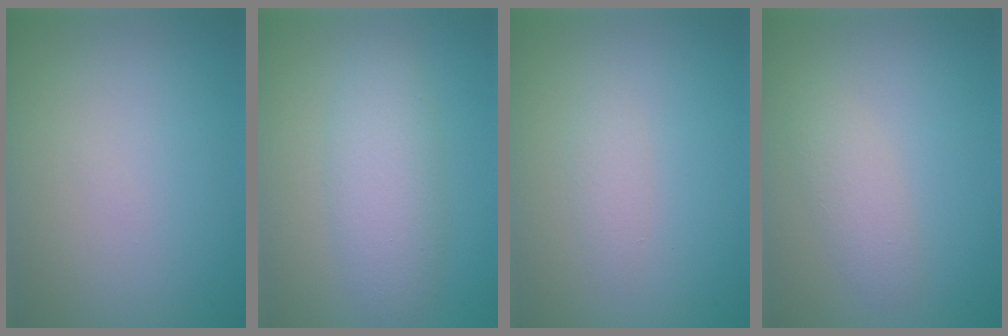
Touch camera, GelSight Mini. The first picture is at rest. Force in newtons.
{"total": 3.9, "press": 3.9, "slide": 0.2}
{"total": 1.1, "press": 1.1, "slide": 0.1}
{"total": 1.9, "press": 1.9, "slide": 0.1}